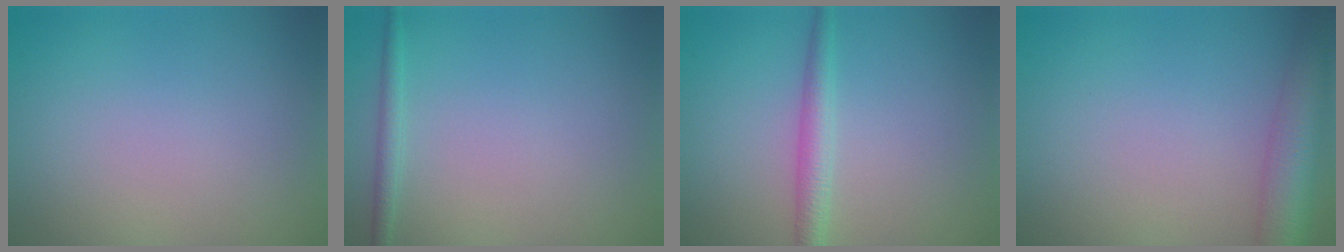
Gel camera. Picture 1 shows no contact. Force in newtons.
{"total": 1.3, "press": 1.3, "slide": 0.1}
{"total": 2.4, "press": 2.4, "slide": 0.0}
{"total": 6.1, "press": 6.1, "slide": 0.3}